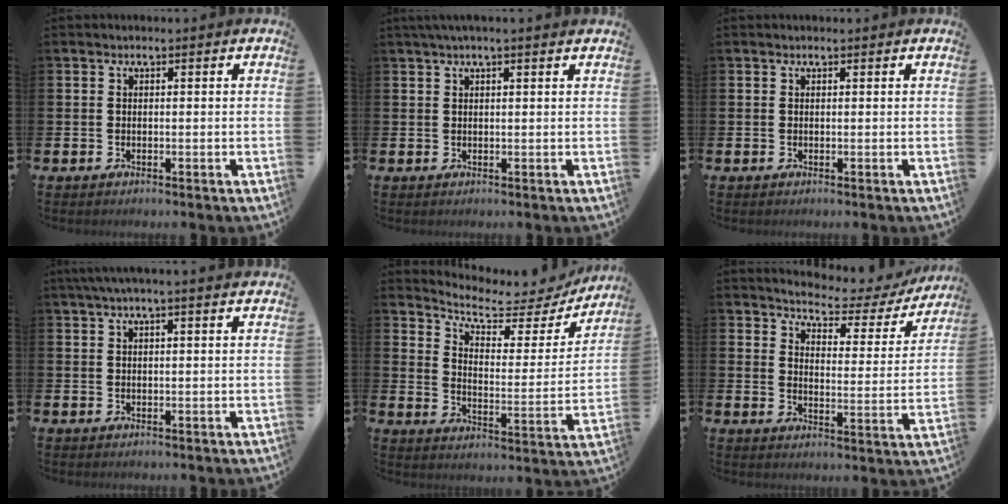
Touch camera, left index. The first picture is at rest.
{"total": 1.7, "force": [1.3, -0.1, 1.1], "torque": [-0.017, 0.000, 0.022]}
{"total": 0.0}
{"total": 2.3, "force": [1.7, -0.1, 1.5], "torque": [-0.035, 0.004, 0.032]}
{"total": 6.0, "force": [5.3, 2.1, 2.0], "torque": [-0.055, -0.047, 0.080]}
{"total": 4.3, "force": [4.0, 1.2, 0.9], "torque": [-0.035, -0.039, 0.059]}